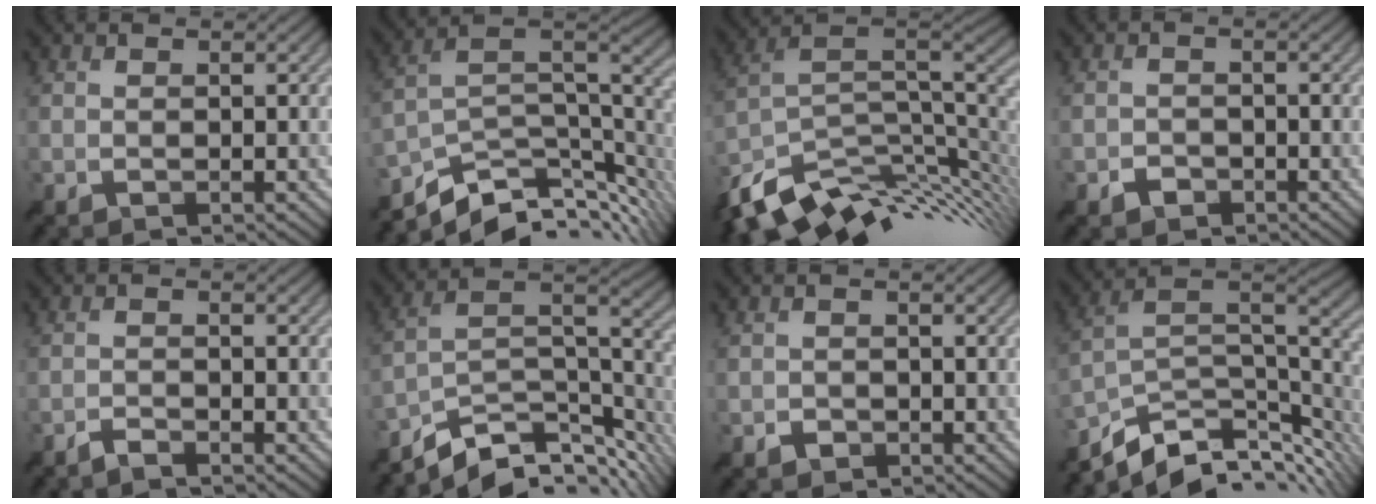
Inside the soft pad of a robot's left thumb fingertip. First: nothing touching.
{"total": 10.4, "force": [-5.5, 4.7, 7.4], "torque": [-0.151, -0.007, -0.091]}
{"total": 14.0, "force": [-6.3, 7.0, 10.4], "torque": [-0.218, -0.029, -0.105]}
{"total": 1.9, "force": [-1.2, 1.4, 0.4], "torque": [-0.003, -0.001, -0.025]}
{"total": 1.6, "force": [-1.4, 0.3, 0.6], "torque": [-0.012, 0.001, -0.031]}
{"total": 10.6, "force": [-7.5, 4.1, 6.3], "torque": [-0.119, 0.000, -0.125]}
{"total": 1.5, "force": [-0.9, 1.2, 0.3], "torque": [0.001, -0.003, -0.016]}
{"total": 11.4, "force": [-6.2, 5.2, 8.0], "torque": [-0.170, -0.011, -0.097]}